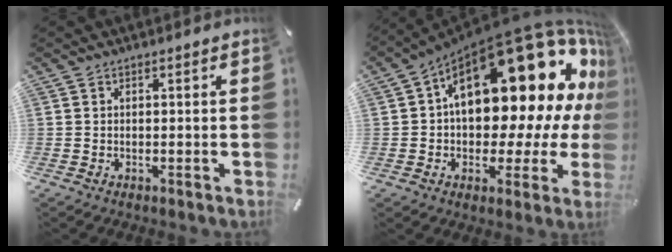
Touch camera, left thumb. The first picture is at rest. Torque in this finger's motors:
{"motor_torque": [1.74, 1.85, 2.75, -0.02, 0.77]}